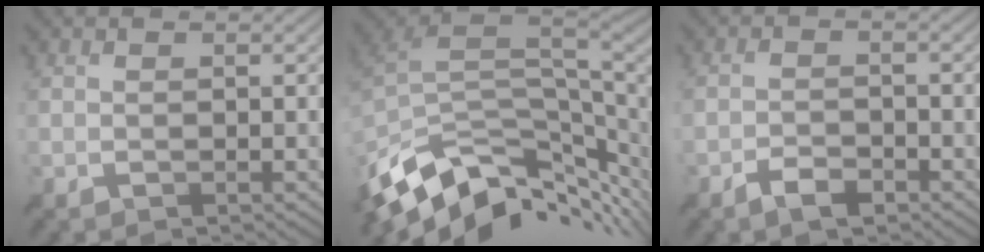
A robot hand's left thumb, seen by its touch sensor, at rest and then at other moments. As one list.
[{"total": 13.4, "force": [-5.1, 7.5, 9.9], "torque": [-0.208, -0.031, -0.075]}, {"total": 2.7, "force": [-2.1, 1.0, 1.4], "torque": [-0.031, -0.001, -0.040]}]